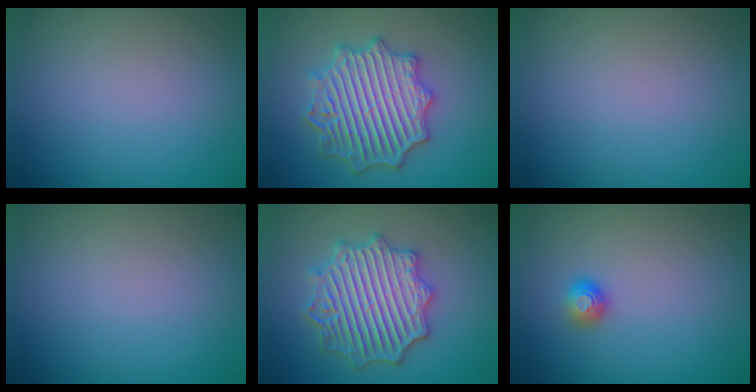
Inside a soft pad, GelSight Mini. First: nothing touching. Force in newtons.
{"total": 6.6, "press": 6.5, "slide": 1.0}
{"total": 0.0}
{"total": 0.0}
{"total": 6.2, "press": 6.1, "slide": 1.0}
{"total": 1.1, "press": 1.1, "slide": 0.2}